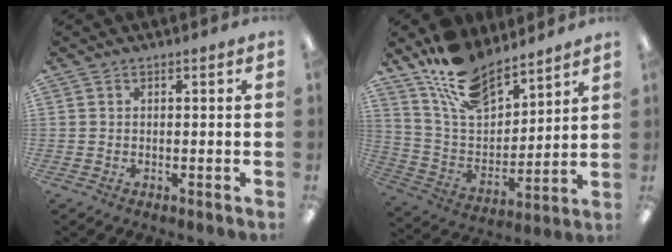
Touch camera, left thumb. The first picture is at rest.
{"total": 15.7, "force": [12.6, 6.7, 6.5], "torque": [-0.142, -0.072, 0.235]}